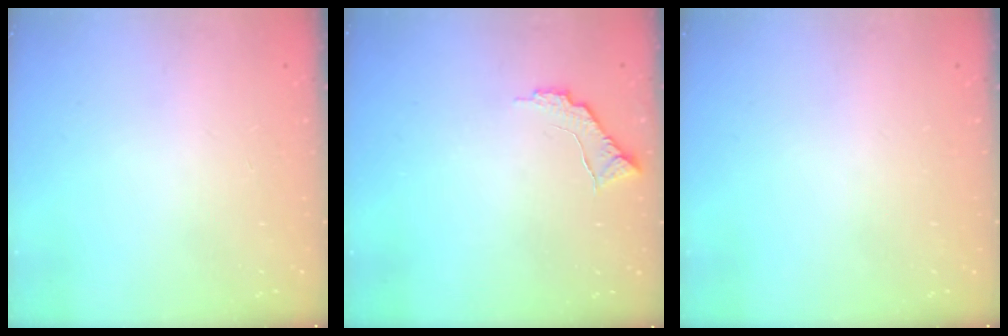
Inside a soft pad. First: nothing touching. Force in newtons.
{"total": 8.3, "press": 8.3, "slide": 0.4}
{"total": 0.0}